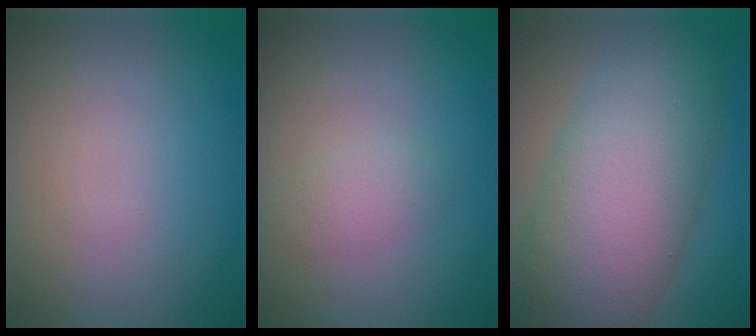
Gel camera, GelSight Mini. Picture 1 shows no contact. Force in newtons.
{"total": 1.5, "press": 1.5, "slide": 0.1}
{"total": 10.2, "press": 10.2, "slide": 0.4}